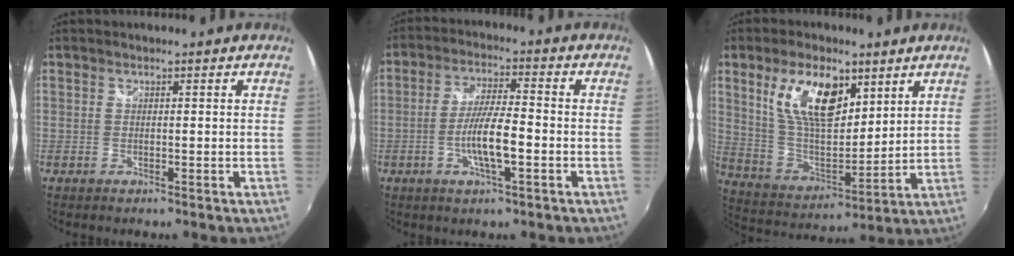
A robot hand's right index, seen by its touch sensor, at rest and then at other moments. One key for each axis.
{"total": 7.9, "fx": -2.5, "fy": 1.3, "fz": 7.4, "tx": -0.141, "ty": -0.002, "tz": -0.046}
{"total": 15.7, "fx": 7.6, "fy": 7.5, "fz": 11.6, "tx": -0.212, "ty": 0.008, "tz": 0.152}